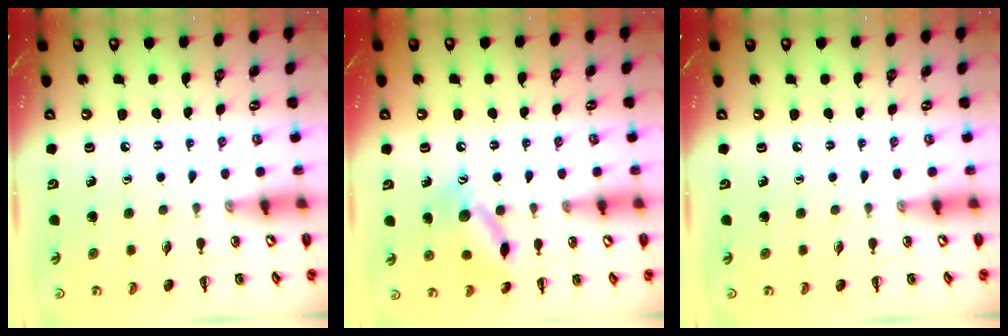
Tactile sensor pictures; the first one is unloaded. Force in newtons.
{"total": 12.4, "press": 12.4, "slide": 0.8}
{"total": 0.0}